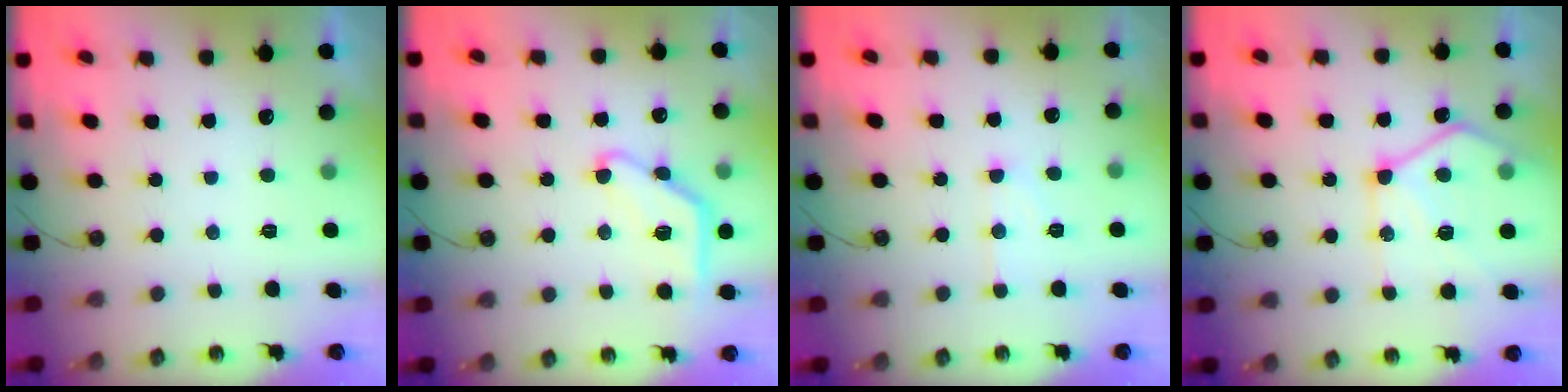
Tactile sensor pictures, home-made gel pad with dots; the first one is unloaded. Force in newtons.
{"total": 11.7, "press": 11.7, "slide": 0.7}
{"total": 7.5, "press": 7.5, "slide": 0.6}
{"total": 15.6, "press": 15.6, "slide": 1.6}